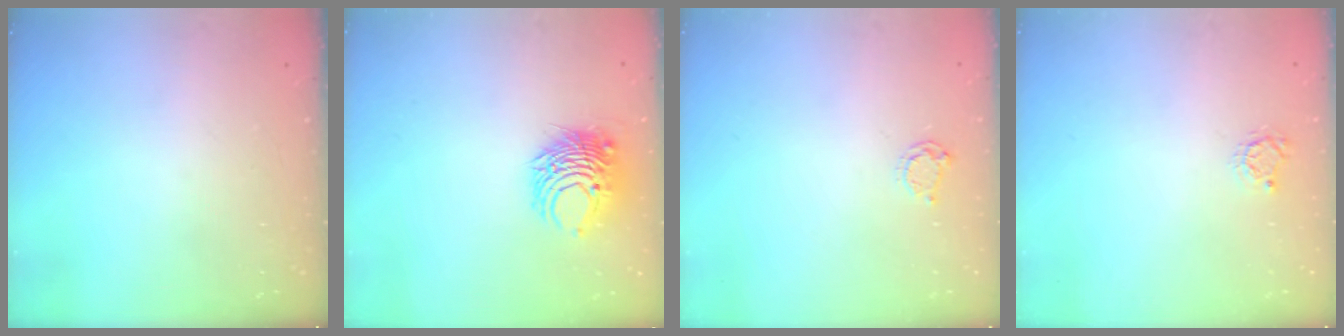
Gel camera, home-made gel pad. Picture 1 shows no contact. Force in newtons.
{"total": 8.0, "press": 8.0, "slide": 0.5}
{"total": 3.8, "press": 3.8, "slide": 0.4}
{"total": 2.9, "press": 2.9, "slide": 0.4}